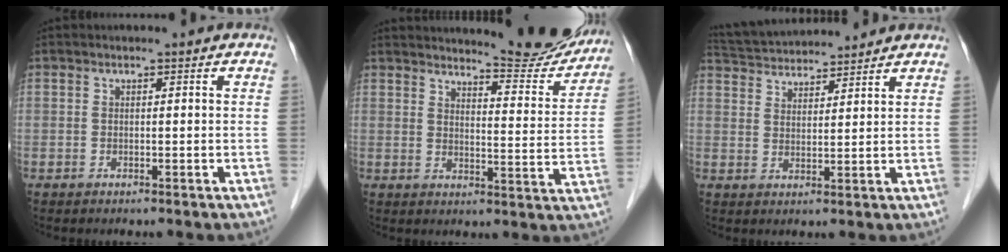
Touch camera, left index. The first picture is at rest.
{"total": 13.2, "force": [12.7, 1.2, 3.5], "torque": [-0.039, -0.044, 0.150]}
{"total": 10.7, "force": [10.3, 1.3, 2.6], "torque": [-0.057, 0.034, 0.171]}